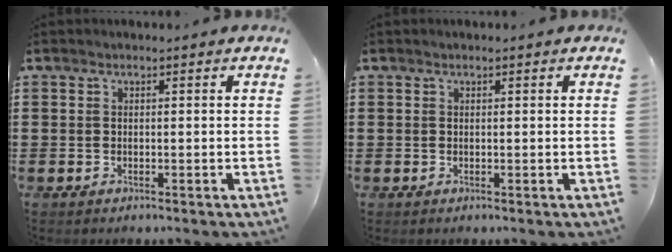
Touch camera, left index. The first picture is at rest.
{"total": 0.0}